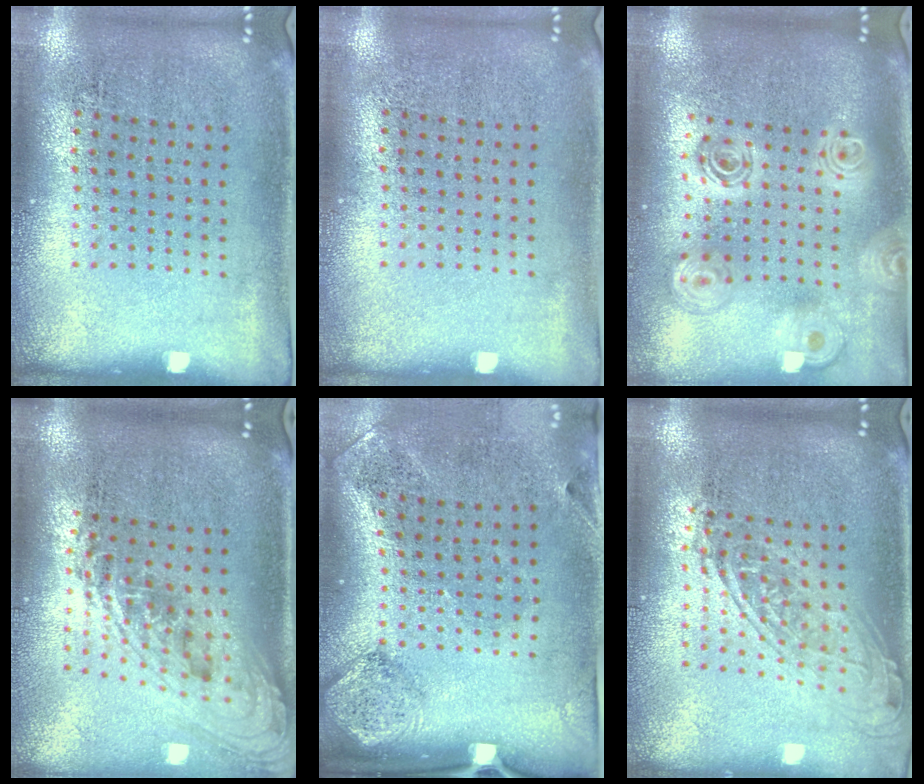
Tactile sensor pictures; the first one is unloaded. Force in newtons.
{"total": 0.0}
{"total": 2.3, "press": 1.8, "slide": 1.4}
{"total": 2.3, "press": 1.7, "slide": 1.6}
{"total": 1.9, "press": 1.1, "slide": 1.6}
{"total": 1.8, "press": 1.4, "slide": 1.2}